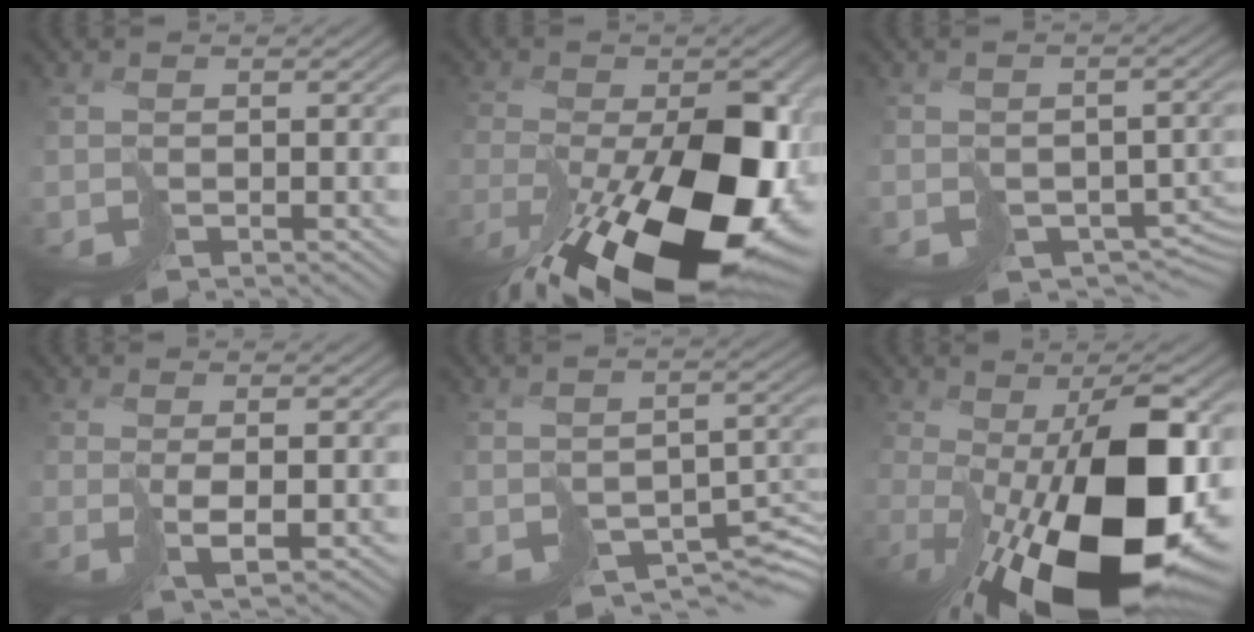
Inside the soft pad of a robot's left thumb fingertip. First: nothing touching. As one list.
[{"total": 19.0, "force": [-8.6, 8.5, 14.7], "torque": [-0.233, -0.052, -0.106]}, {"total": 6.2, "force": [-2.7, 4.1, 3.8], "torque": [-0.063, -0.027, -0.021]}, {"total": 1.8, "force": [0.8, -0.6, 1.5], "torque": [-0.023, 0.007, 0.020]}, {"total": 6.8, "force": [-4.3, 3.4, 4.0], "torque": [-0.054, -0.028, -0.043]}, {"total": 18.5, "force": [-3.4, 7.3, 16.6], "torque": [-0.238, -0.027, -0.033]}]